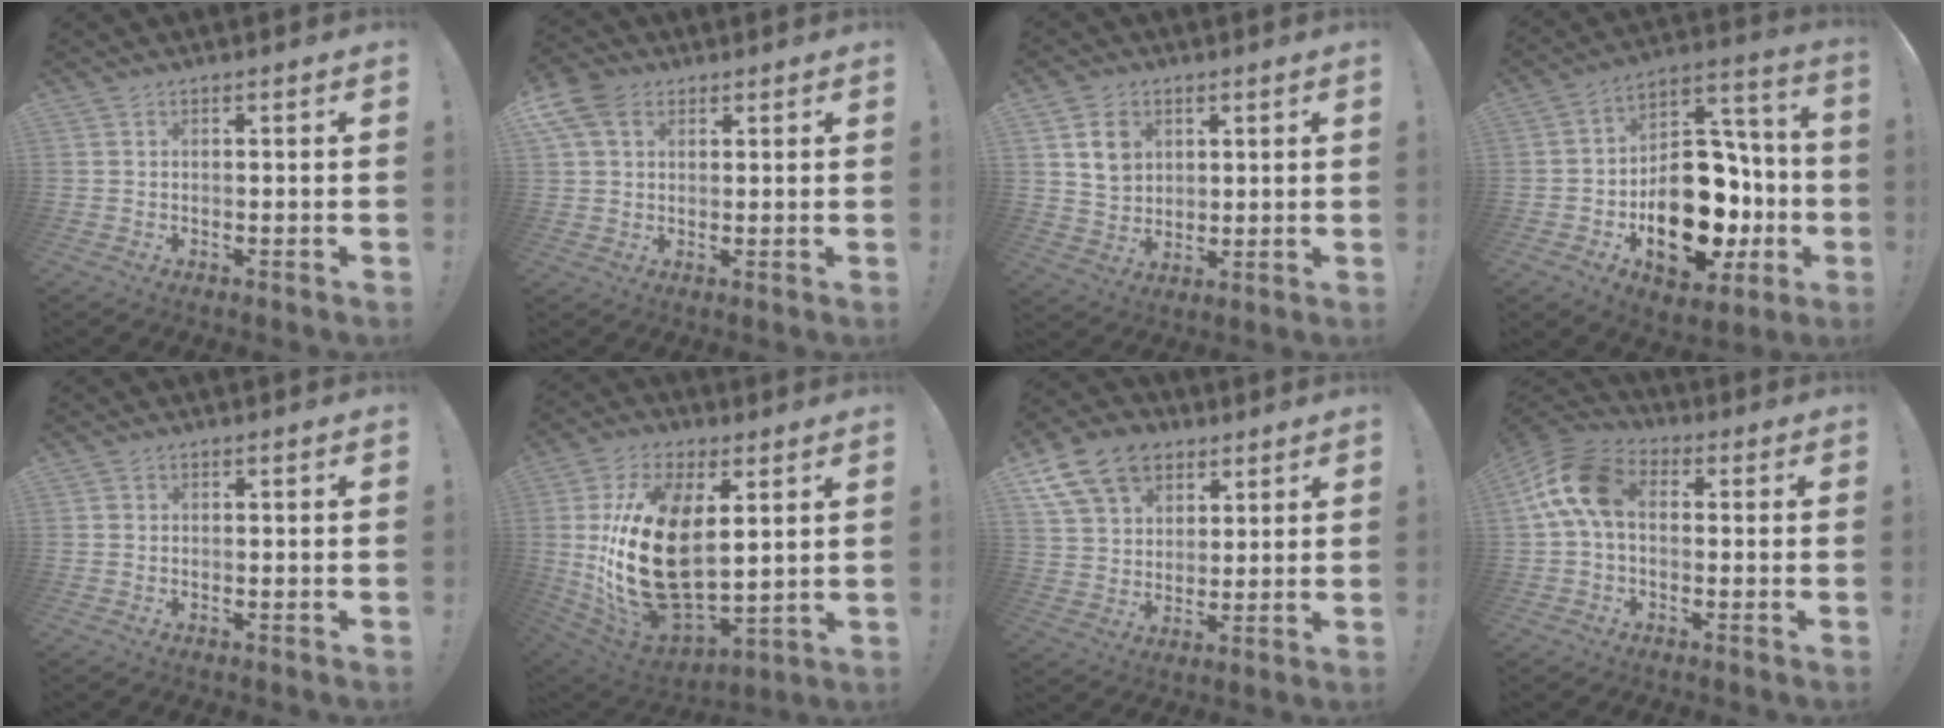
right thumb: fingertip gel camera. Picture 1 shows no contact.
{"total": 9.0, "force": [3.9, 6.2, 5.2], "torque": [-0.107, -0.004, 0.076]}
{"total": 8.5, "force": [3.8, 6.9, 3.1], "torque": [-0.039, -0.015, 0.076]}
{"total": 24.2, "force": [-7.9, 15.2, 17.1], "torque": [-0.264, 0.053, -0.107]}
{"total": 0.6, "force": [0.0, 0.6, 0.1], "torque": [0.000, 0.002, 0.000]}
{"total": 26.1, "force": [3.9, 15.0, 20.9], "torque": [-0.431, -0.036, 0.082]}
{"total": 16.0, "force": [8.5, 11.5, 7.1], "torque": [-0.112, -0.043, 0.165]}
{"total": 13.1, "force": [1.5, 8.1, 10.2], "torque": [-0.204, 0.013, 0.031]}